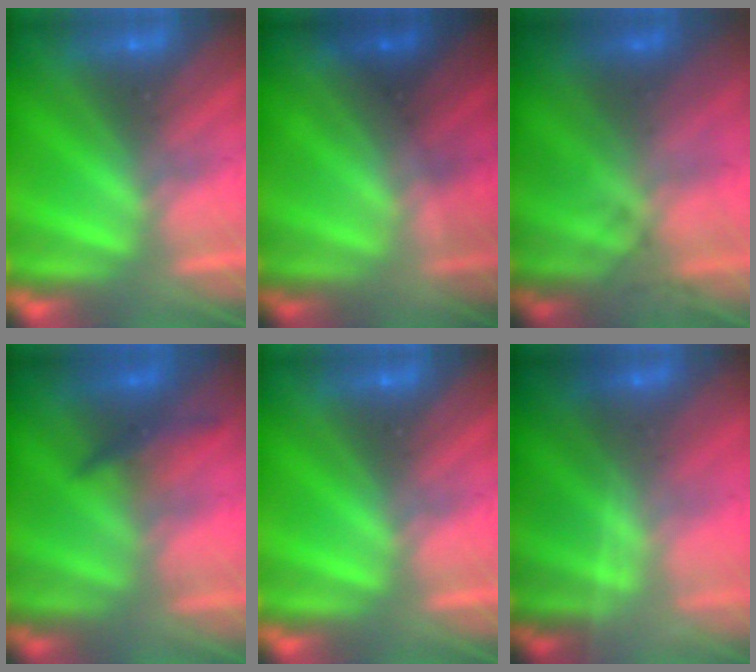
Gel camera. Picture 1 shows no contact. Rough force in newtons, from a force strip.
{"total": 1.3}
{"total": 3.9}
{"total": 1.8}
{"total": 0.0}
{"total": 1.7}